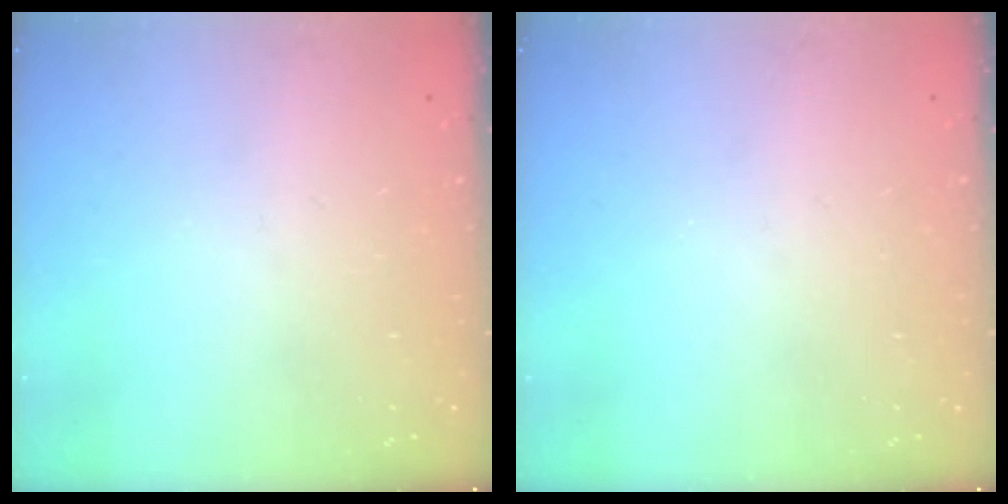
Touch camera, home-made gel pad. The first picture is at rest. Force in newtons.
{"total": 0.0}